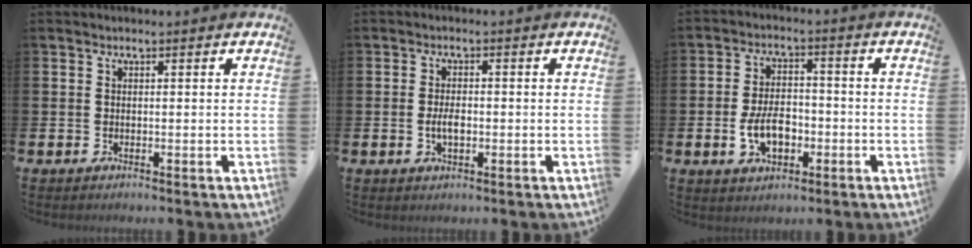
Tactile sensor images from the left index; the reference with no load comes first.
{"total": 2.8, "force": [-0.4, 1.4, 2.4], "torque": [-0.037, -0.001, -0.009]}
{"total": 5.8, "force": [-1.7, 3.6, 4.2], "torque": [-0.072, 0.006, -0.034]}